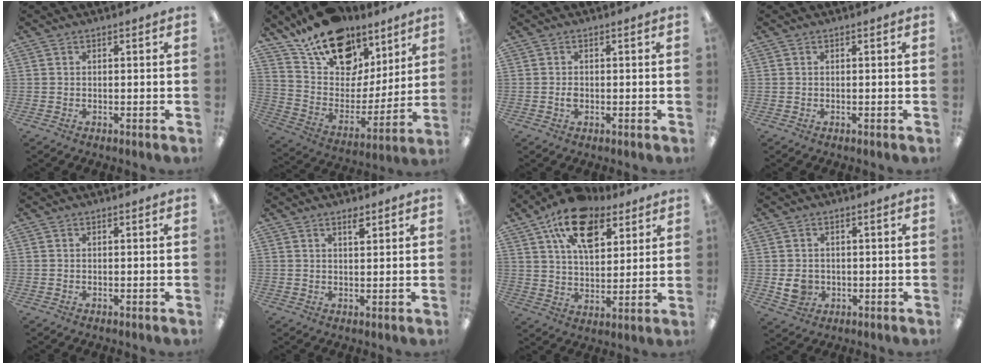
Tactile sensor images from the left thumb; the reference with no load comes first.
{"total": 18.7, "force": [13.5, 10.5, 7.5], "torque": [-0.137, -0.087, 0.246]}
{"total": 1.3, "force": [-0.2, 0.9, 1.0], "torque": [-0.019, 0.001, -0.004]}
{"total": 0.0}
{"total": 0.0}
{"total": 2.2, "force": [1.8, 0.5, 1.3], "torque": [-0.022, -0.004, 0.030]}
{"total": 16.3, "force": [10.0, 8.8, 9.4], "torque": [-0.159, -0.039, 0.180]}
{"total": 4.4, "force": [-0.4, 3.9, 2.0], "torque": [-0.028, -0.001, -0.007]}